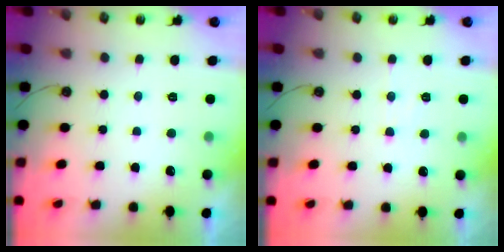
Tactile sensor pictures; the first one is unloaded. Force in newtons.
{"total": 5.9, "press": 5.8, "slide": 1.0}